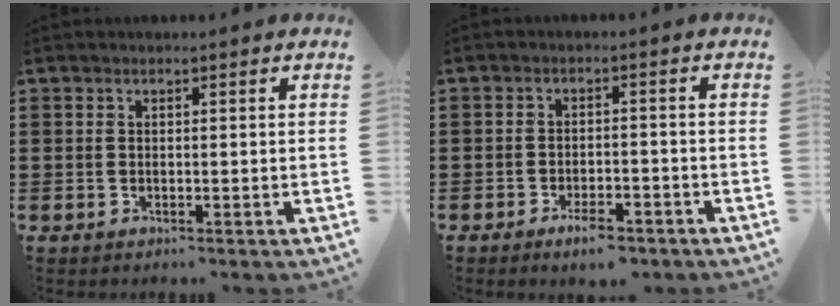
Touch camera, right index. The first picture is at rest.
{"total": 3.7, "force": [-2.8, 1.0, 2.1], "torque": [-0.033, 0.008, -0.052]}